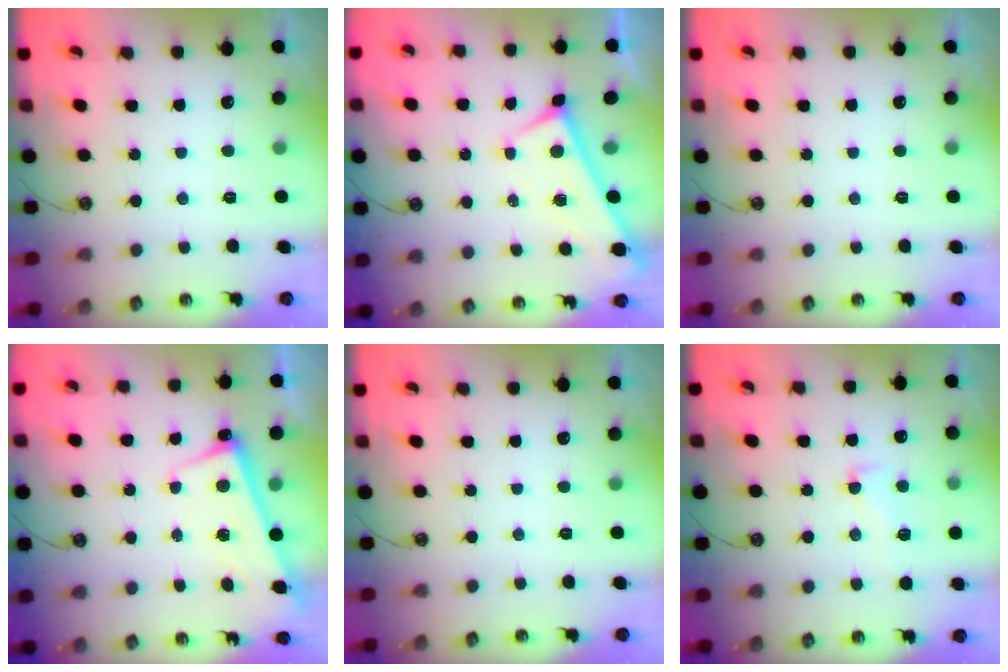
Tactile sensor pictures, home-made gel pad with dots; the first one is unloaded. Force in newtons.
{"total": 0.0}
{"total": 0.0}
{"total": 2.7, "press": 2.7, "slide": 0.6}
{"total": 0.0}
{"total": 1.2, "press": 0.2, "slide": 1.1}